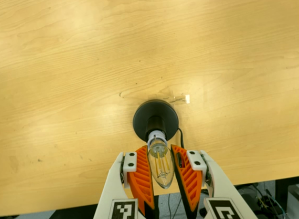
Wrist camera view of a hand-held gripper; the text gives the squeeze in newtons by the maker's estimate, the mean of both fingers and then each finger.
{"total": 9.6, "left": 8.4, "right": 10.7}